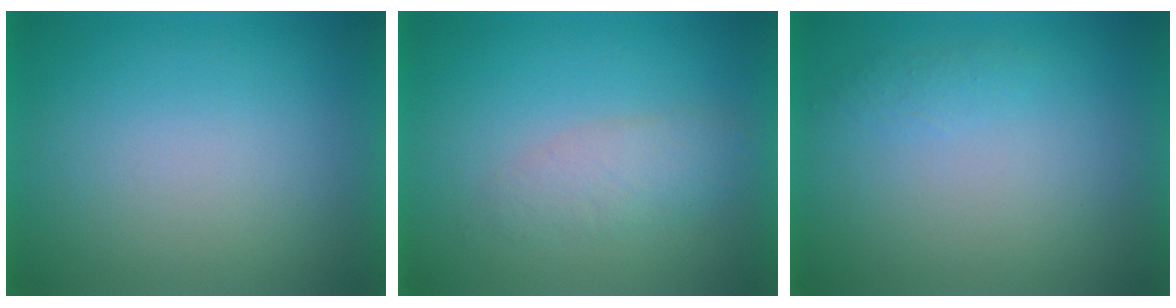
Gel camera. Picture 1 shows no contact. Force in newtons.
{"total": 2.9}
{"total": 2.1}